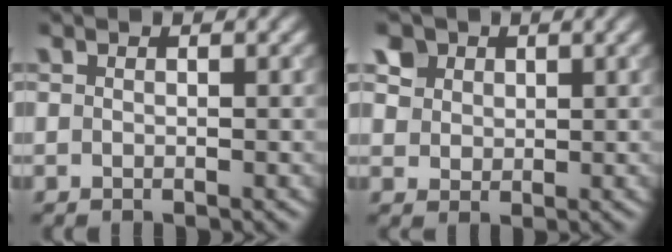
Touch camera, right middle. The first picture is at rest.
{"total": 4.6, "force": [2.5, 3.4, 1.8], "torque": [-0.055, 0.005, 0.046]}